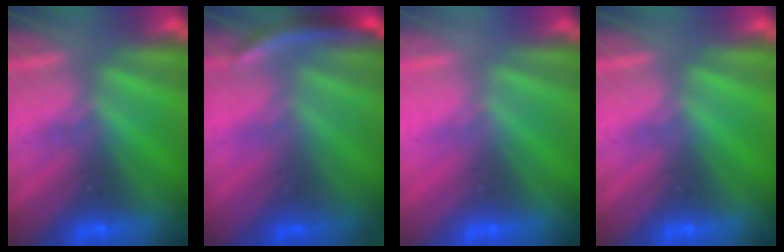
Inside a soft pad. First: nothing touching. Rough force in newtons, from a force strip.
{"total": 2.8}
{"total": 3.4}
{"total": 0.0}